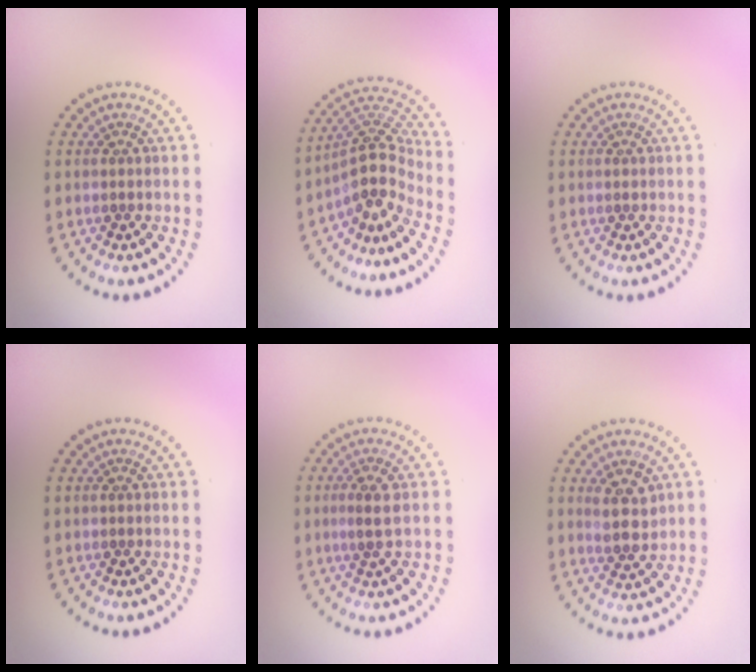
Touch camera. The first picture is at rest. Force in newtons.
{"total": 4.4, "press": 3.3, "slide": 2.8}
{"total": 0.5, "press": 0.4, "slide": 0.3}
{"total": 0.0}
{"total": 1.9, "press": 1.8, "slide": 0.8}
{"total": 2.9, "press": 2.7, "slide": 0.9}